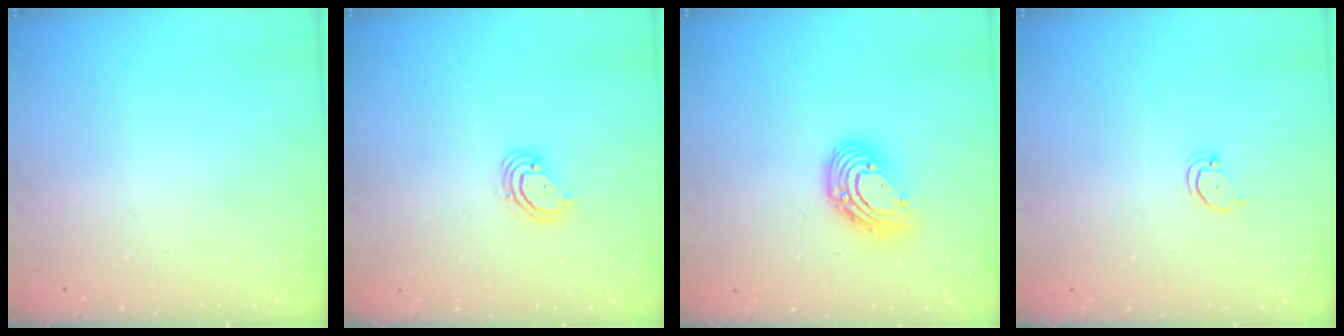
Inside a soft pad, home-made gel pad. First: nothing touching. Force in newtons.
{"total": 4.1, "press": 4.1, "slide": 0.3}
{"total": 12.0, "press": 11.9, "slide": 1.0}
{"total": 2.7, "press": 2.7, "slide": 0.2}